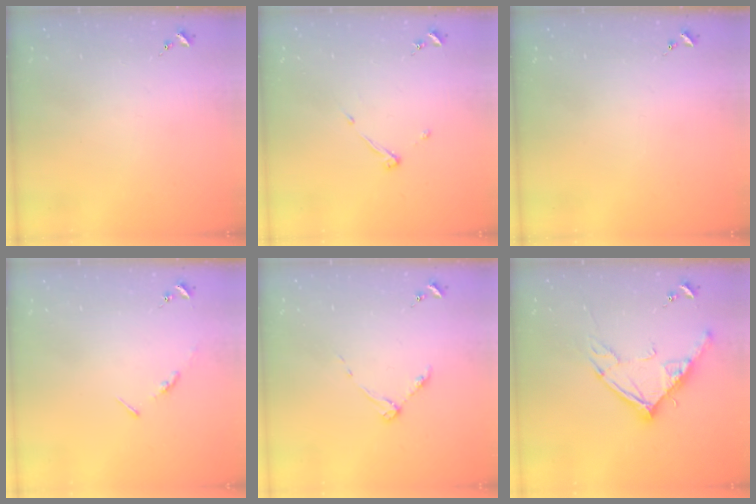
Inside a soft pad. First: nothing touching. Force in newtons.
{"total": 3.9, "press": 3.9, "slide": 0.6}
{"total": 0.0}
{"total": 3.4, "press": 3.4, "slide": 0.3}
{"total": 4.9, "press": 4.8, "slide": 0.7}
{"total": 14.5, "press": 14.4, "slide": 1.4}